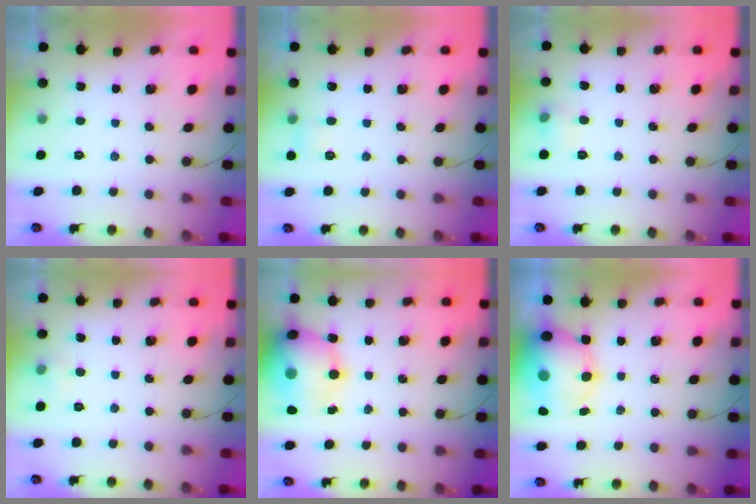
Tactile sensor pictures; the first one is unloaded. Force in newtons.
{"total": 2.6, "press": 2.4, "slide": 1.0}
{"total": 5.9, "press": 5.8, "slide": 1.3}
{"total": 3.6, "press": 3.3, "slide": 1.5}
{"total": 16.7, "press": 16.5, "slide": 2.8}
{"total": 11.5, "press": 11.2, "slide": 2.4}